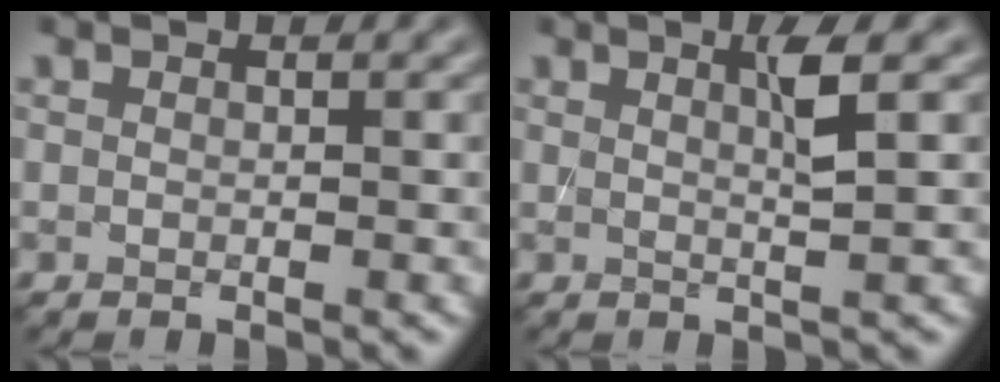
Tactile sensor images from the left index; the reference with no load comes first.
{"total": 2.5, "force": [0.8, 0.3, 2.3], "torque": [-0.037, 0.000, 0.010]}